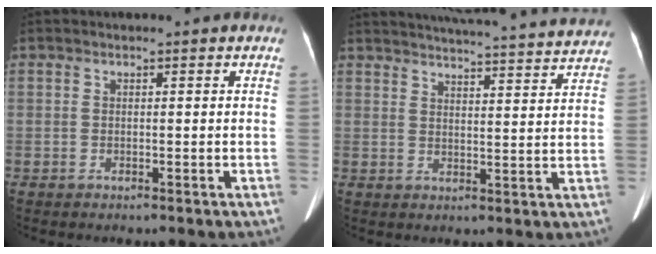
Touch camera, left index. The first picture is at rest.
{"total": 26.3, "force": [25.0, 2.2, 8.0], "torque": [-0.124, -0.028, 0.303]}